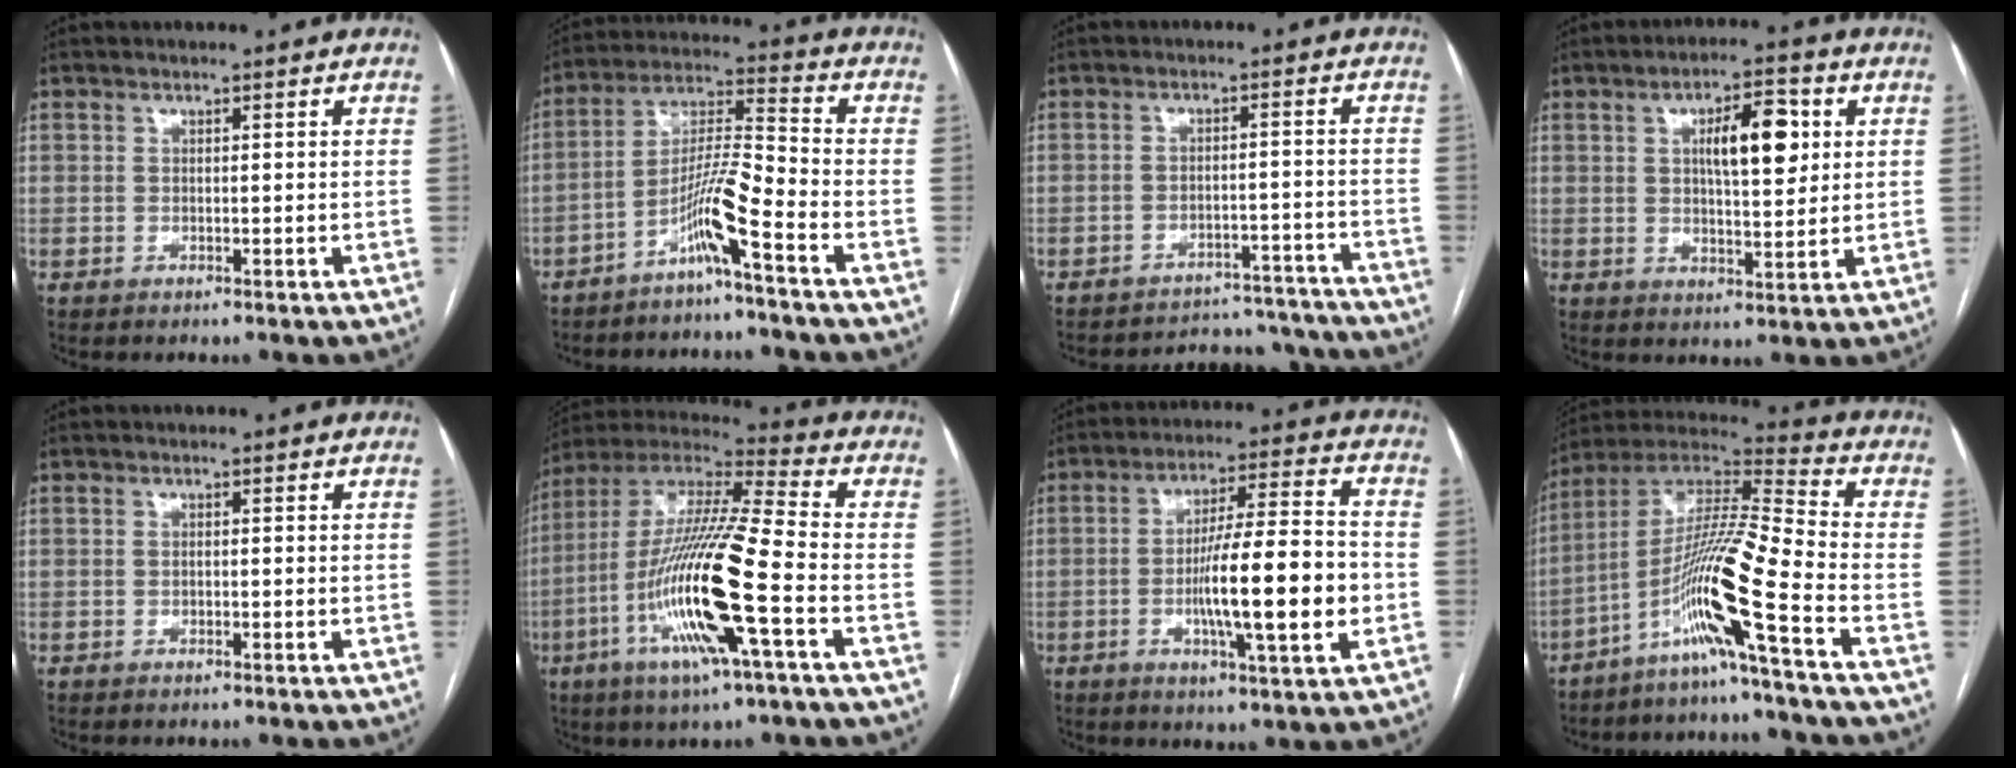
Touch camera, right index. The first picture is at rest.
{"total": 8.5, "force": [-5.1, -0.7, 6.7], "torque": [-0.134, 0.005, -0.099]}
{"total": 15.6, "force": [-15.1, 3.5, 1.7], "torque": [-0.023, 0.024, -0.181]}
{"total": 8.8, "force": [2.5, 2.7, 8.0], "torque": [-0.127, 0.014, 0.043]}
{"total": 0.0}
{"total": 19.9, "force": [-6.2, 1.0, 18.9], "torque": [-0.395, -0.018, -0.122]}
{"total": 14.7, "force": [-2.8, 1.2, 14.4], "torque": [-0.237, 0.002, -0.045]}
{"total": 14.3, "force": [-7.1, -2.2, 12.3], "torque": [-0.248, -0.001, -0.141]}